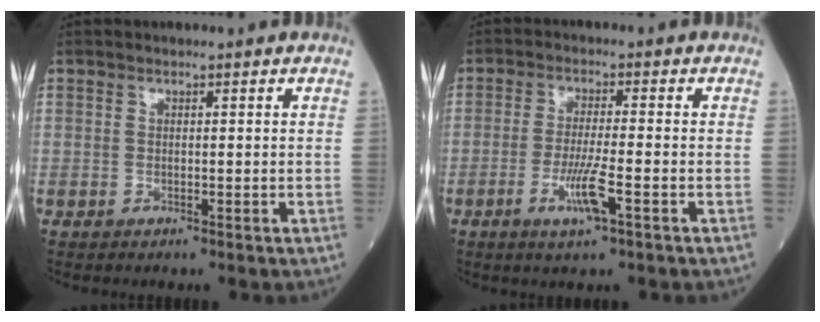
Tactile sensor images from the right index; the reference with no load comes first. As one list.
[{"total": 5.6, "force": [-2.3, -0.1, 5.1], "torque": [-0.100, -0.011, -0.044]}]